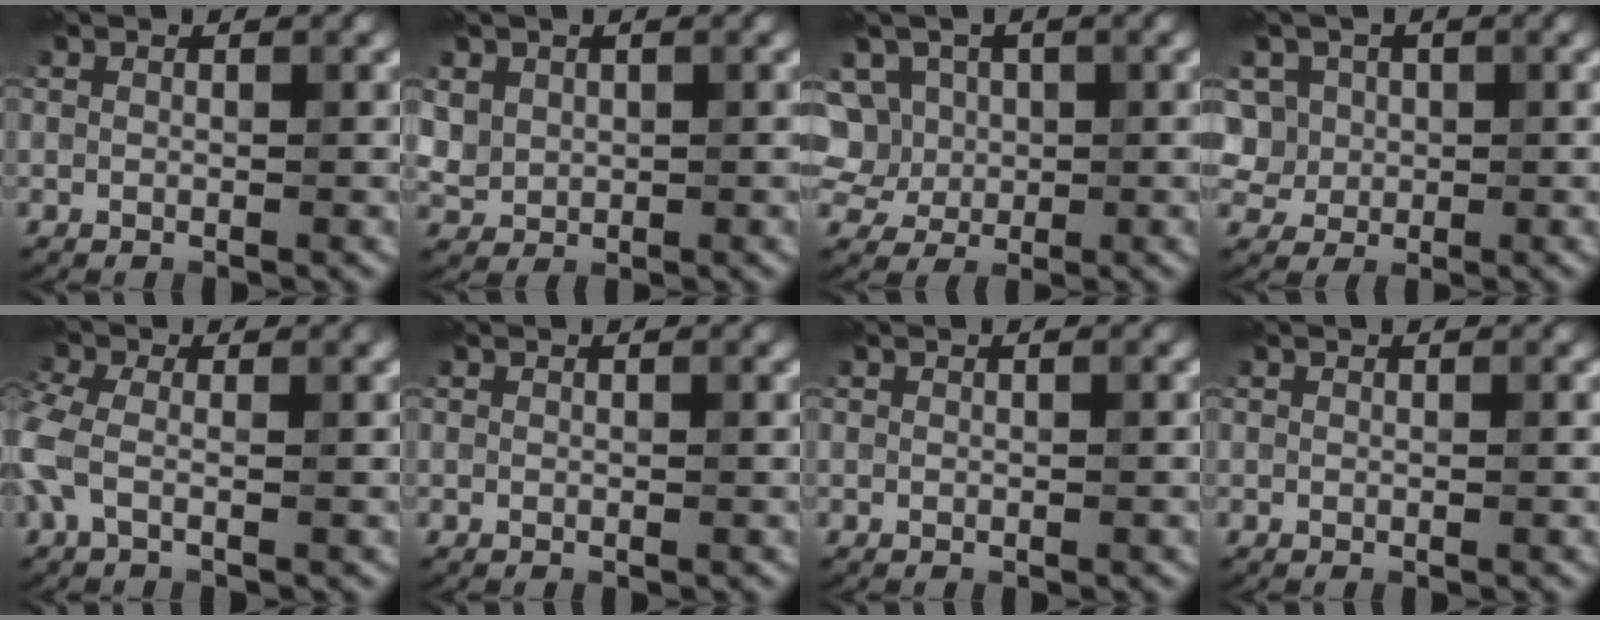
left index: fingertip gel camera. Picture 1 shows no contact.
{"total": 2.3, "force": [1.0, 2.0, 0.4], "torque": [-0.020, -0.004, 0.034]}
{"total": 7.0, "force": [2.5, 5.8, 3.0], "torque": [-0.057, 0.029, 0.025]}
{"total": 5.8, "force": [1.7, 5.1, 2.2], "torque": [-0.051, 0.024, 0.017]}
{"total": 4.1, "force": [-0.5, 1.9, 3.6], "torque": [-0.097, 0.006, -0.022]}
{"total": 0.0}
{"total": 0.0}
{"total": 0.0}